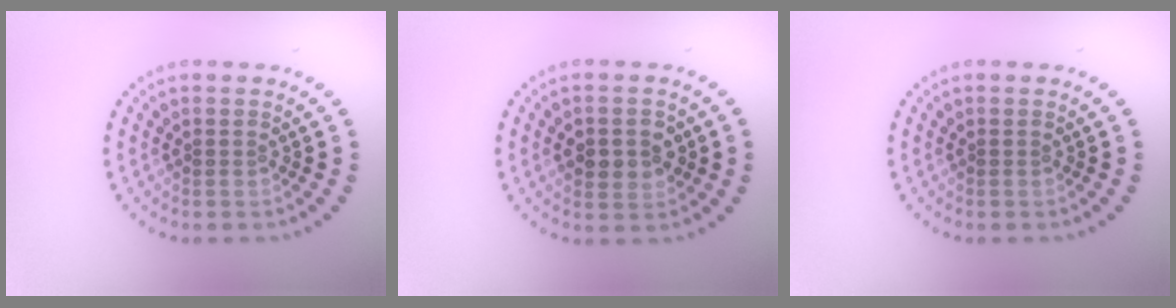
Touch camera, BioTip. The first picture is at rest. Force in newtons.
{"total": 2.8, "press": 2.8, "slide": 0.4}
{"total": 0.0}